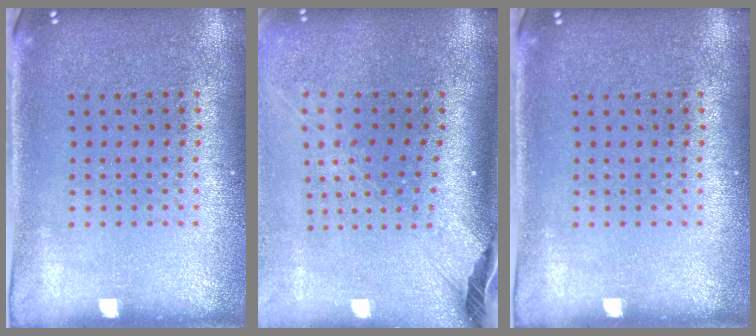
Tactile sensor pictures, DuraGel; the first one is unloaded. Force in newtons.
{"total": 2.7, "press": 2.0, "slide": 1.8}
{"total": 0.0}